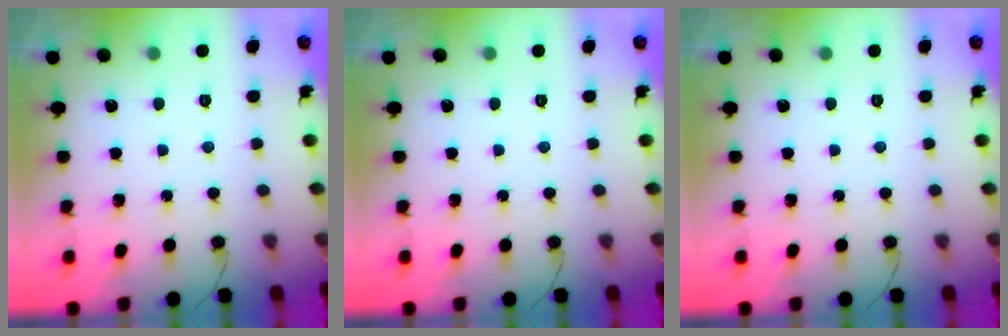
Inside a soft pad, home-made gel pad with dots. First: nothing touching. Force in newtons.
{"total": 0.0}
{"total": 0.0}